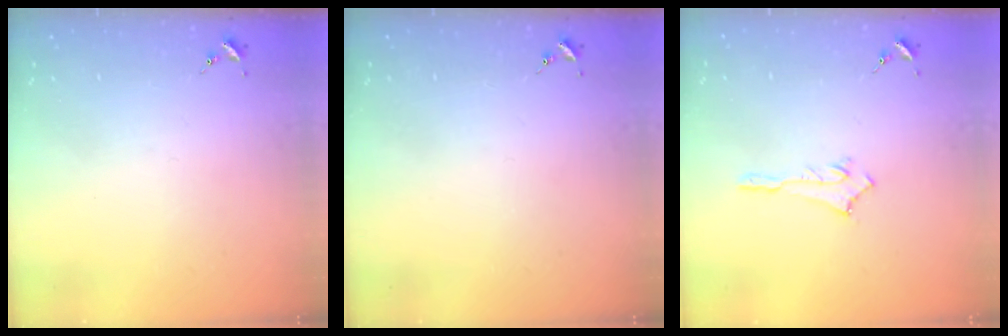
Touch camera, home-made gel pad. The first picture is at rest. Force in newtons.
{"total": 0.0}
{"total": 2.5, "press": 2.5, "slide": 0.2}